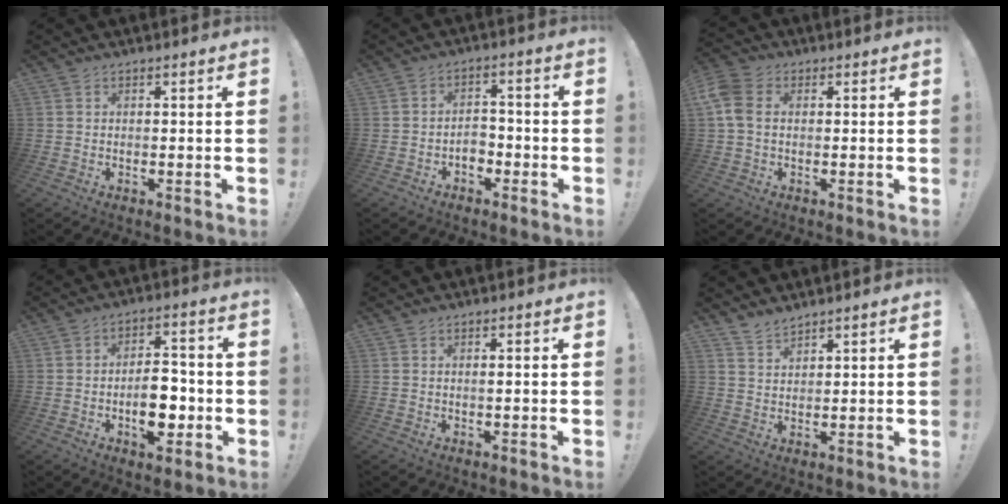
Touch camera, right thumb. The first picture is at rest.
{"total": 4.7, "force": [-2.1, 3.1, 2.7], "torque": [-0.039, 0.006, -0.038]}
{"total": 7.7, "force": [1.0, 5.5, 5.3], "torque": [-0.124, 0.004, 0.022]}
{"total": 10.9, "force": [-2.8, 6.4, 8.3], "torque": [-0.126, 0.015, -0.047]}
{"total": 0.8, "force": [0.2, -0.3, 0.7], "torque": [-0.007, -0.003, 0.001]}
{"total": 3.6, "force": [3.4, 1.0, 0.8], "torque": [-0.010, -0.026, 0.062]}